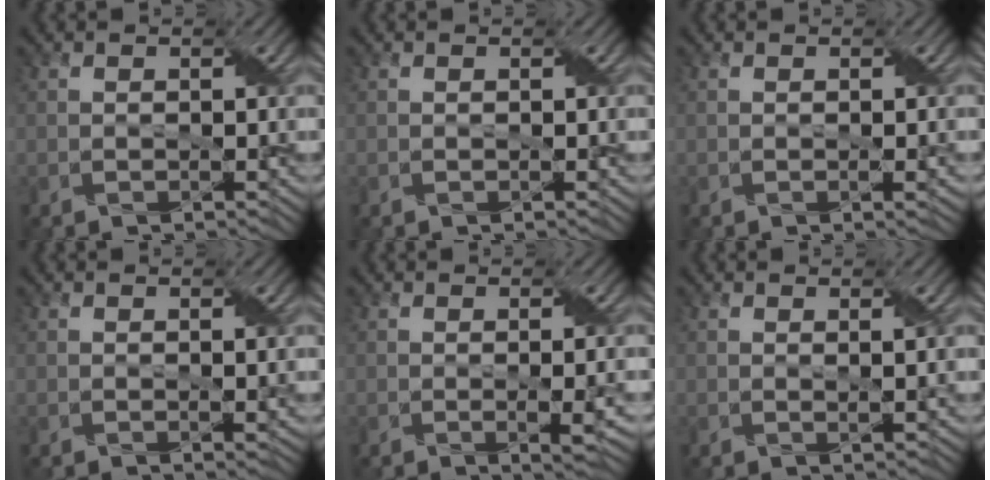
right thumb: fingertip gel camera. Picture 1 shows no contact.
{"total": 0.0}
{"total": 1.0, "force": [-0.1, 0.1, 0.9], "torque": [-0.015, 0.001, -0.001]}
{"total": 1.1, "force": [0.3, 0.2, 1.0], "torque": [-0.015, 0.000, 0.005]}
{"total": 2.4, "force": [-0.1, 0.4, 2.4], "torque": [-0.040, 0.003, -0.001]}
{"total": 1.0, "force": [0.5, 0.0, 0.8], "torque": [-0.019, 0.003, 0.007]}